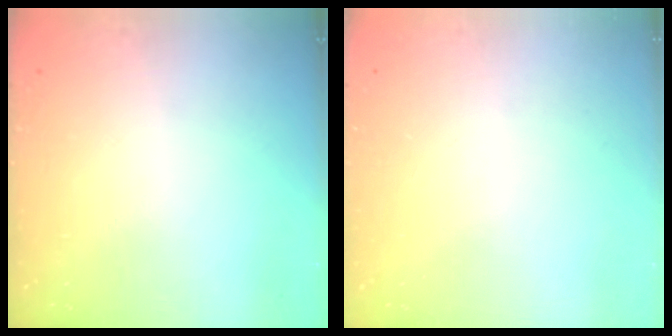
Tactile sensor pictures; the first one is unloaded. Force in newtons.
{"total": 0.0}